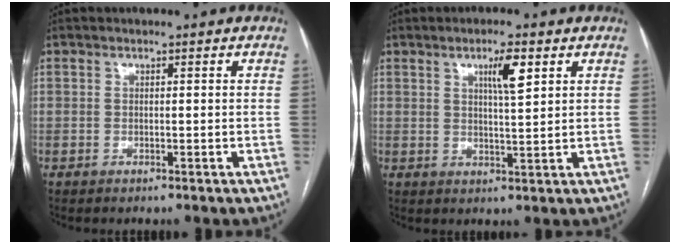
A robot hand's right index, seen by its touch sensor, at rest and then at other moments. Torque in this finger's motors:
{"motor_torque": [0.11, 0.10, 0.09, 0.05]}